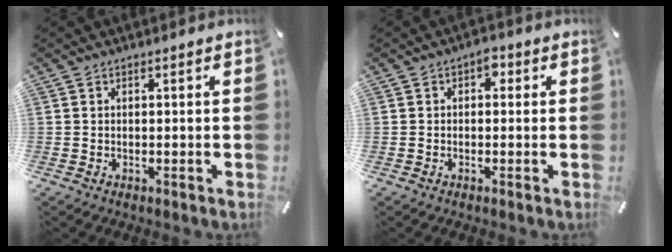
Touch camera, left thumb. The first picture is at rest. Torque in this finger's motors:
{"motor_torque": [0.04, -0.02, 0.09, -0.14, 0.07]}